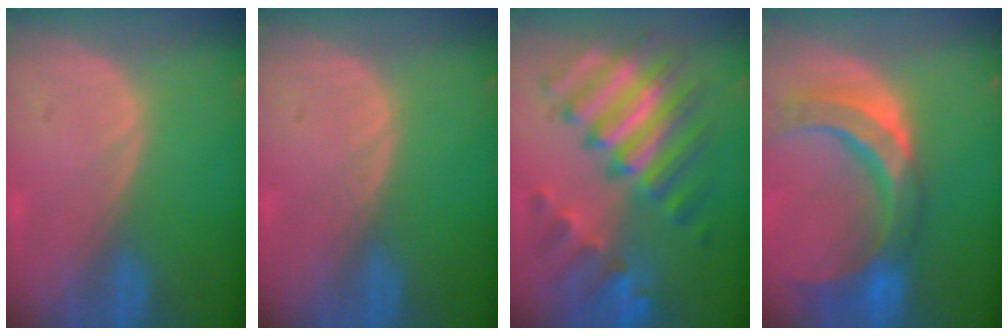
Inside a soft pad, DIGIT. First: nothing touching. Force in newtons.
{"total": 0.6, "press": 0.6, "slide": 0.0}
{"total": 11.8, "press": 11.7, "slide": 1.1}
{"total": 11.2, "press": 9.6, "slide": 5.9}